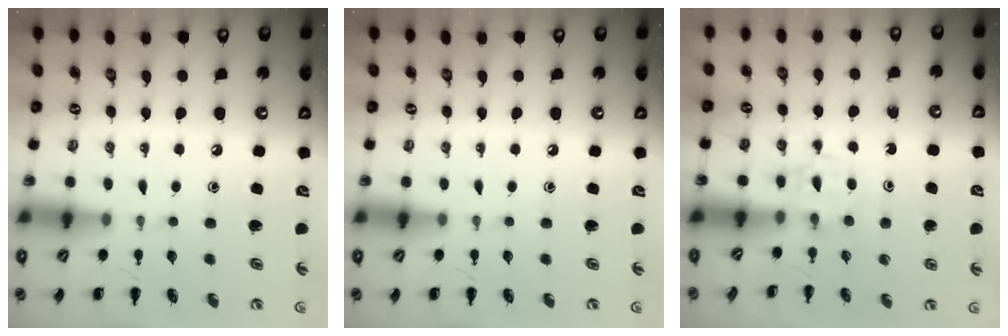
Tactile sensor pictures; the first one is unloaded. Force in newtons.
{"total": 0.0}
{"total": 2.4, "press": 2.1, "slide": 1.1}